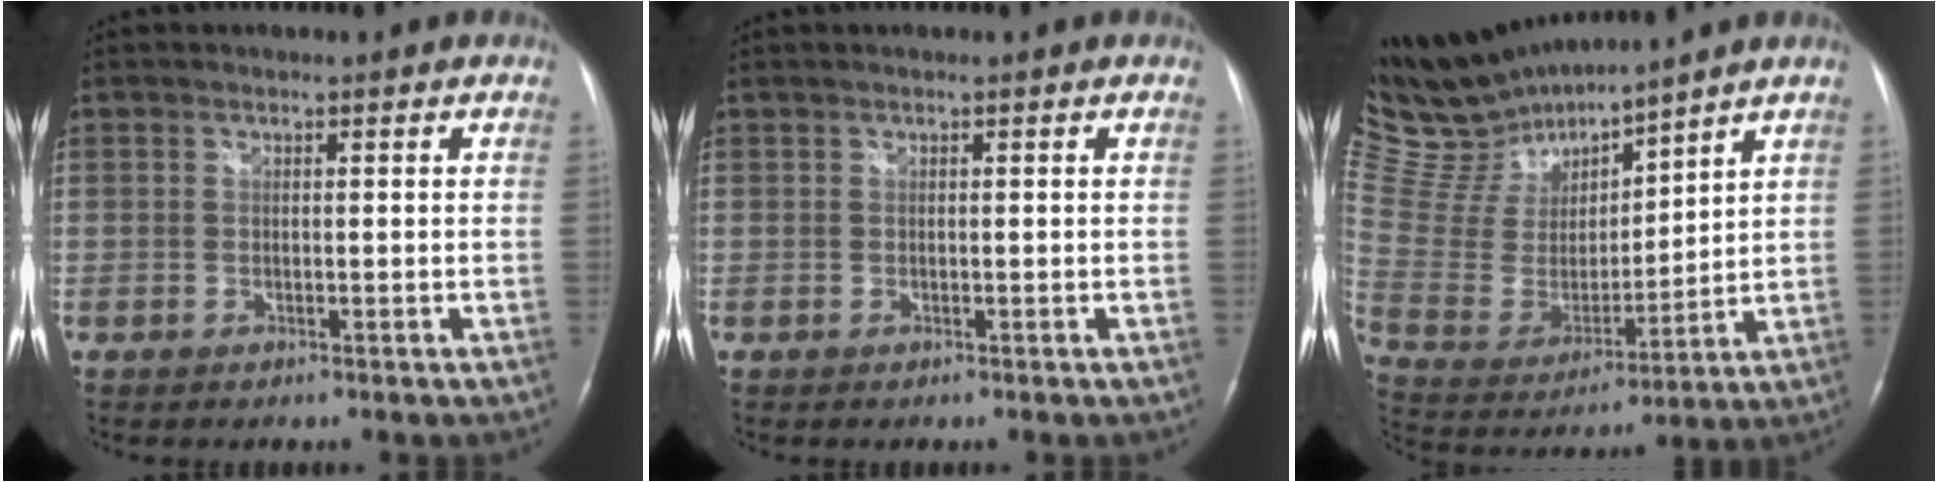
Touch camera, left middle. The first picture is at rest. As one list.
[{"total": 0.0}, {"total": 15.3, "force": [14.5, 2.7, 4.3], "torque": [-0.104, 0.003, 0.294]}]